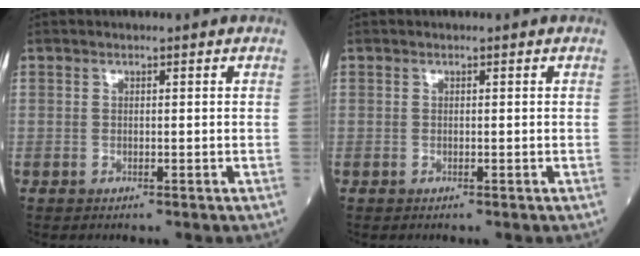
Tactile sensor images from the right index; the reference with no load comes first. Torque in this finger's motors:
{"motor_torque": [0.00, 0.00, 0.00, -0.01]}